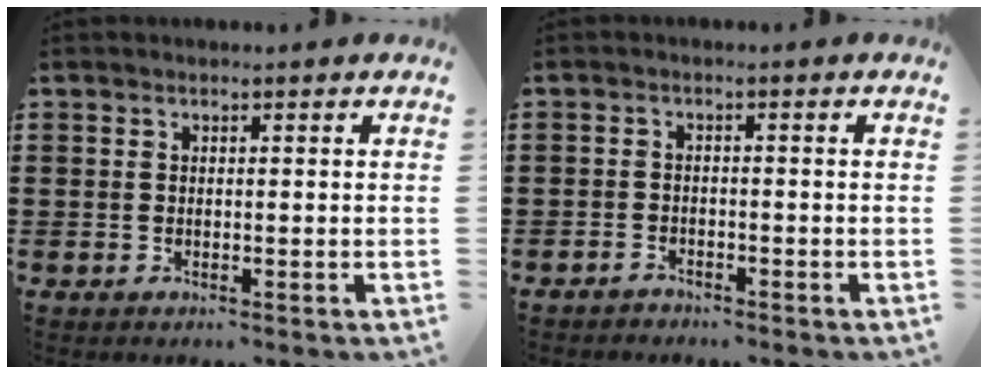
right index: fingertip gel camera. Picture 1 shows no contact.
{"total": 1.3, "force": [-1.3, 0.4, 0.0], "torque": [-0.004, 0.004, -0.028]}